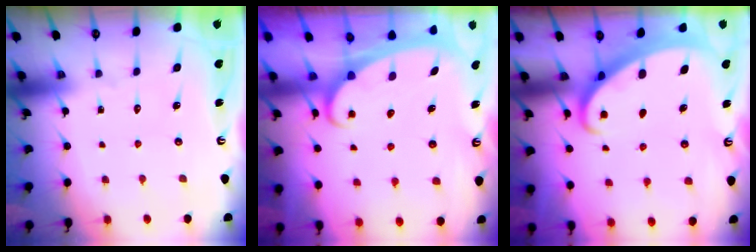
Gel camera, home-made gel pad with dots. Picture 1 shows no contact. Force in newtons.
{"total": 2.3, "press": 2.2, "slide": 0.3}
{"total": 2.6, "press": 2.6, "slide": 0.2}